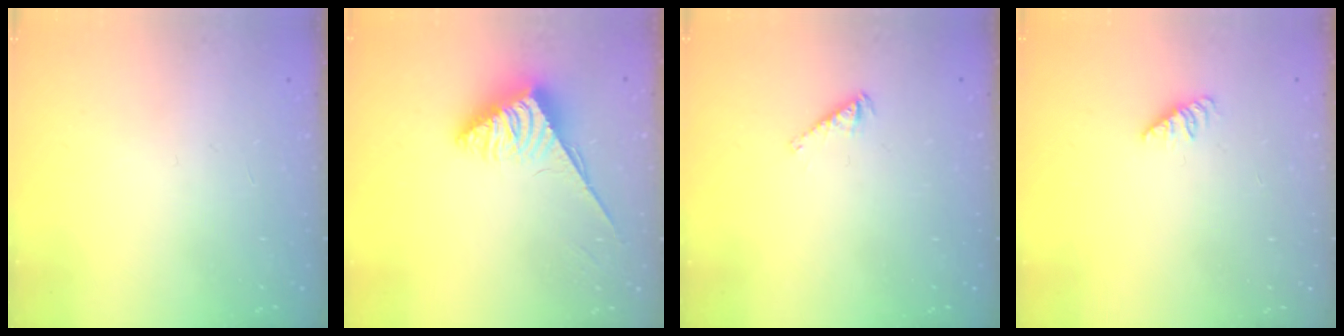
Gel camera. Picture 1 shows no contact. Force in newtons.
{"total": 4.0, "press": 3.9, "slide": 0.6}
{"total": 2.8, "press": 2.7, "slide": 0.5}
{"total": 1.2, "press": 1.1, "slide": 0.3}